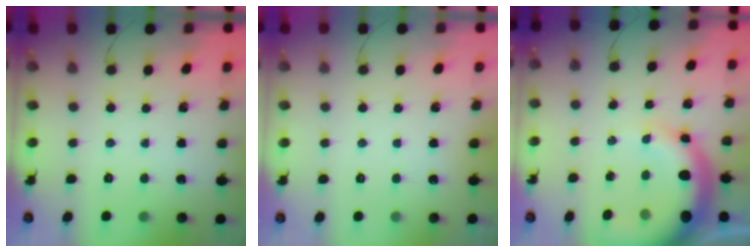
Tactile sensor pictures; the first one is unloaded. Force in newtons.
{"total": 2.8, "press": 2.8, "slide": 0.1}
{"total": 14.1, "press": 13.8, "slide": 3.1}